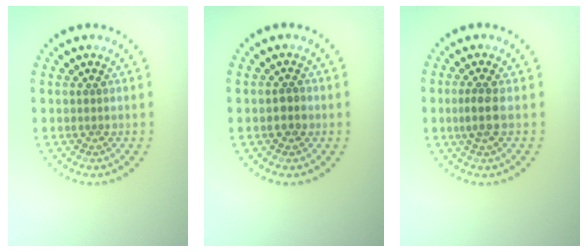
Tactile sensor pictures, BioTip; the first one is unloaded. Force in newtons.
{"total": 1.4, "press": 1.4, "slide": 0.3}
{"total": 1.9, "press": 1.6, "slide": 1.0}